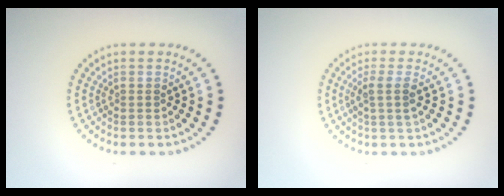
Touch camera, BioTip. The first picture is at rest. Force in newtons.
{"total": 1.9, "press": 1.5, "slide": 1.2}